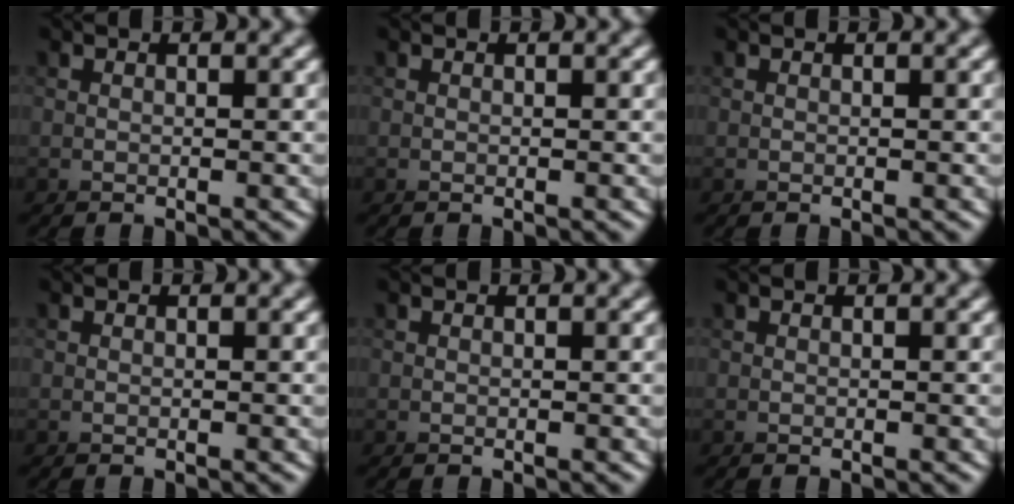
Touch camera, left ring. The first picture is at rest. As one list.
[{"total": 0.0}, {"total": 0.0}, {"total": 0.0}, {"total": 0.0}, {"total": 0.0}]